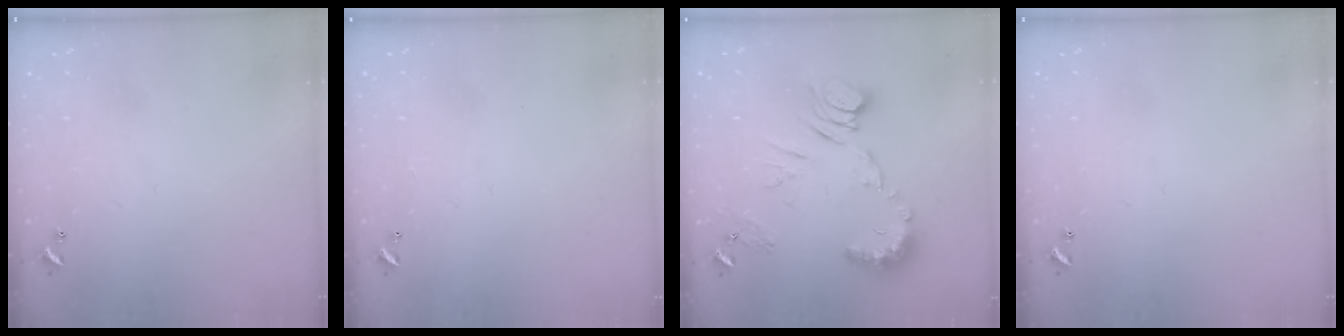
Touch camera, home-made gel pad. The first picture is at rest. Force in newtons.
{"total": 2.8, "press": 2.8, "slide": 0.1}
{"total": 11.5, "press": 11.5, "slide": 0.6}
{"total": 0.0}